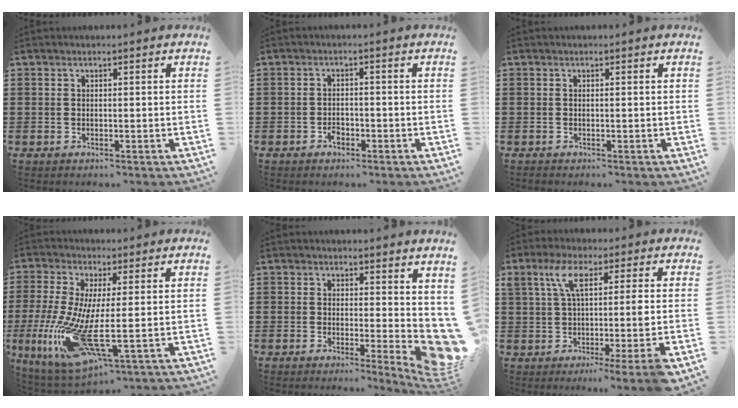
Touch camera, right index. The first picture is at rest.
{"total": 1.8, "force": [-1.1, 1.0, 0.9], "torque": [-0.020, 0.000, -0.023]}
{"total": 0.0}
{"total": 13.3, "force": [-2.6, 3.4, 12.6], "torque": [-0.270, -0.028, -0.043]}
{"total": 4.5, "force": [0.6, 2.7, 3.6], "torque": [-0.036, -0.019, 0.013]}
{"total": 9.4, "force": [1.0, 0.3, 9.3], "torque": [-0.171, 0.003, 0.014]}